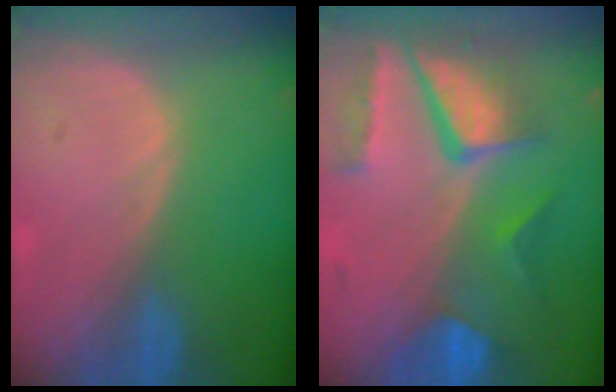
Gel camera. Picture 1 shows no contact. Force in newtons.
{"total": 10.4, "press": 8.8, "slide": 5.5}